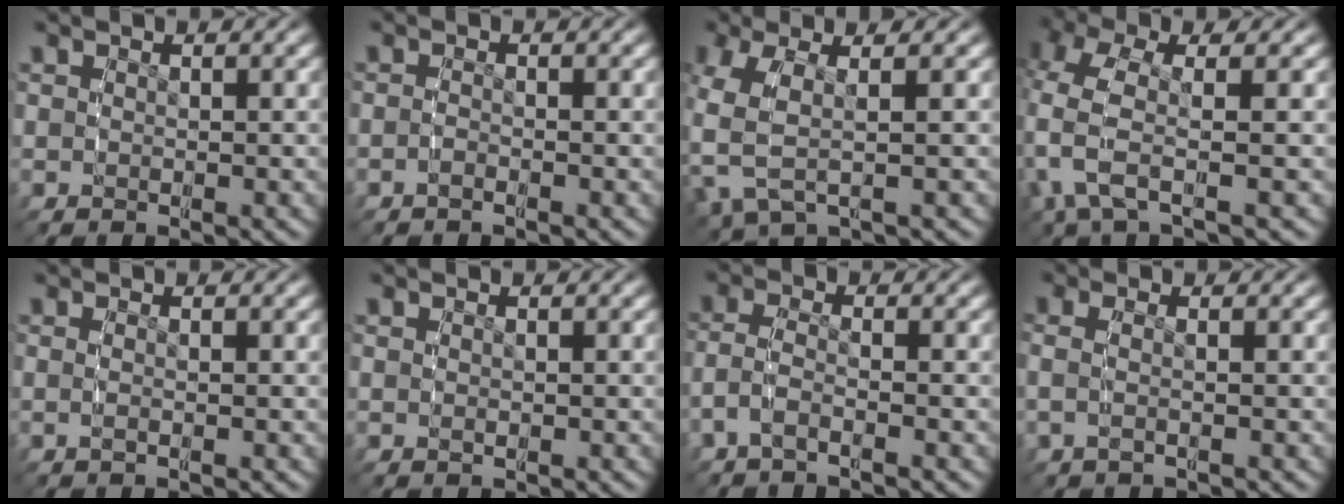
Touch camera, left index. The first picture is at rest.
{"total": 1.2, "force": [-1.0, 0.5, 0.4], "torque": [-0.009, 0.002, -0.023]}
{"total": 7.2, "force": [0.3, 5.1, 5.1], "torque": [-0.132, -0.003, 0.006]}
{"total": 5.2, "force": [0.1, 3.1, 4.2], "torque": [-0.128, -0.008, 0.004]}
{"total": 0.8, "force": [-0.3, 0.0, 0.7], "torque": [-0.018, -0.003, -0.005]}
{"total": 0.0}
{"total": 2.8, "force": [-1.3, 1.7, 1.8], "torque": [-0.056, -0.010, -0.021]}
{"total": 2.1, "force": [-0.1, 1.1, 1.7], "torque": [-0.047, 0.003, -0.005]}